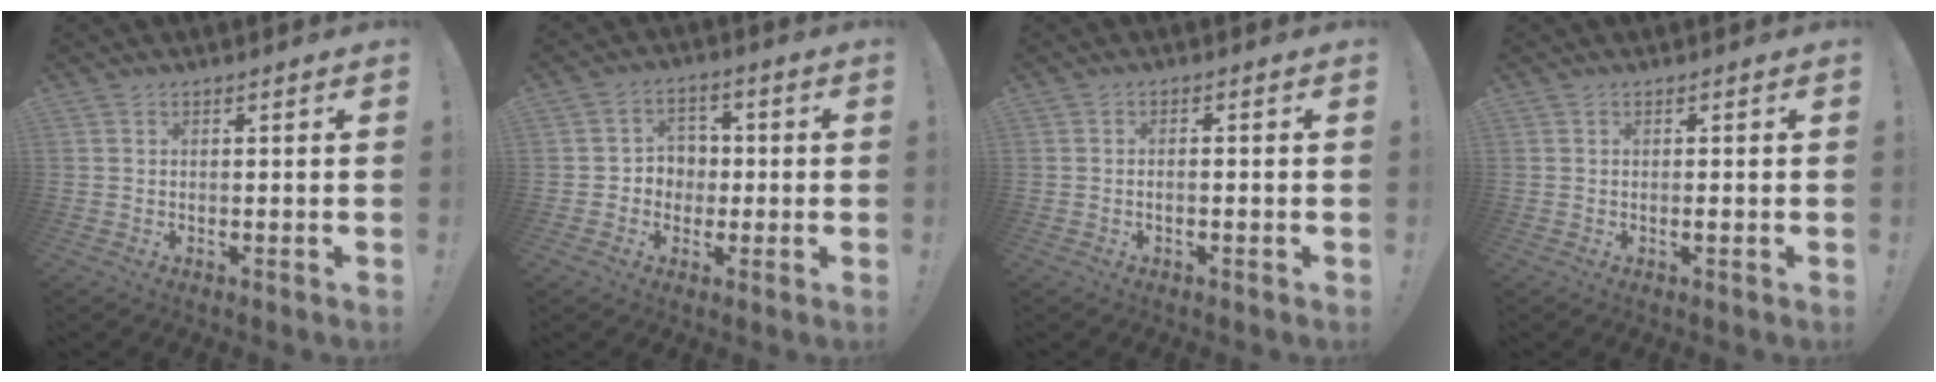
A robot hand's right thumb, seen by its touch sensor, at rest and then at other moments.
{"total": 5.9, "force": [-0.6, 5.8, 1.3], "torque": [-0.029, 0.008, -0.005]}
{"total": 1.4, "force": [-0.9, 0.2, 1.0], "torque": [-0.018, 0.003, -0.016]}
{"total": 0.5, "force": [-0.2, 0.0, 0.5], "torque": [-0.002, -0.005, -0.005]}